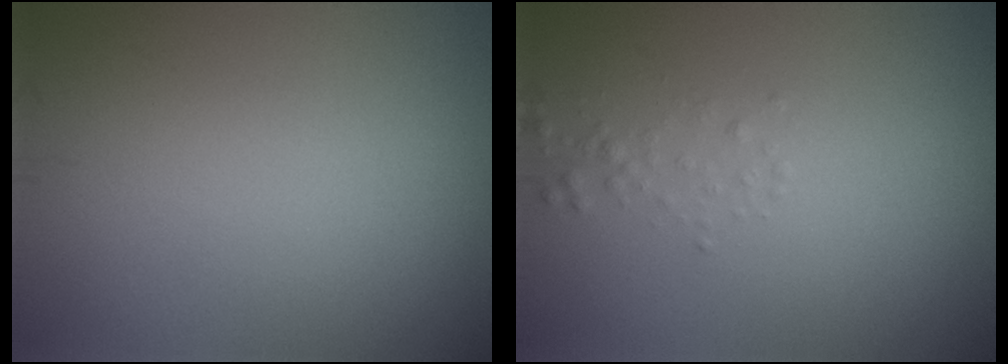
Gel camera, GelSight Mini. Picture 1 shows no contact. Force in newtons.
{"total": 0.9, "press": 0.9, "slide": 0.0}